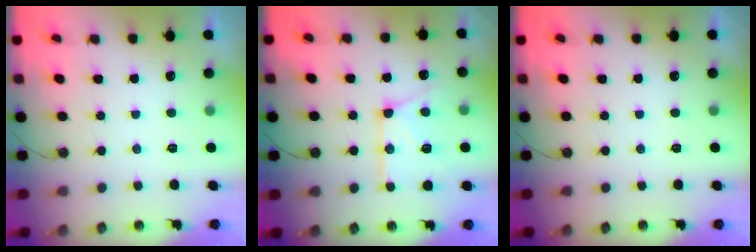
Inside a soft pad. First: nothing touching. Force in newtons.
{"total": 14.0, "press": 13.9, "slide": 1.6}
{"total": 0.0}